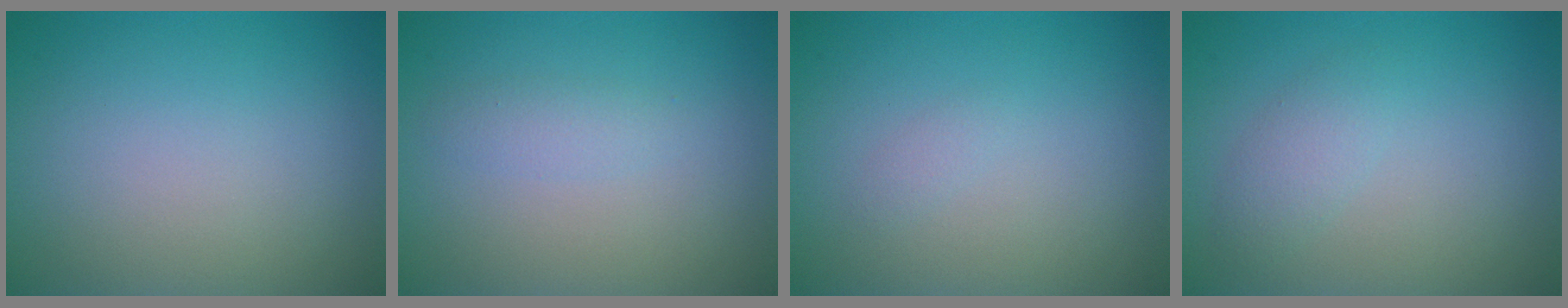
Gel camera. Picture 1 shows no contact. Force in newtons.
{"total": 1.1, "press": 1.1, "slide": 0.0}
{"total": 0.6, "press": 0.6, "slide": 0.0}
{"total": 1.7, "press": 1.7, "slide": 0.0}